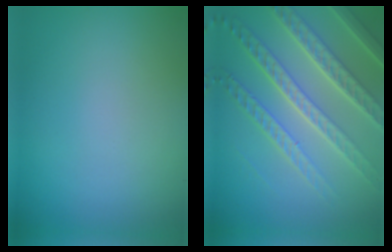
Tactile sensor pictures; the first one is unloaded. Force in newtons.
{"total": 6.8, "press": 5.3, "slide": 4.3}